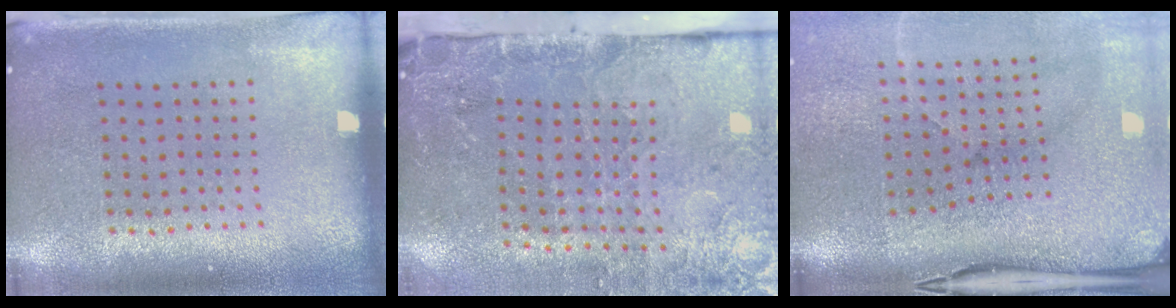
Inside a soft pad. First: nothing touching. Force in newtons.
{"total": 3.7, "press": 3.4, "slide": 1.5}
{"total": 5.0, "press": 3.9, "slide": 3.2}